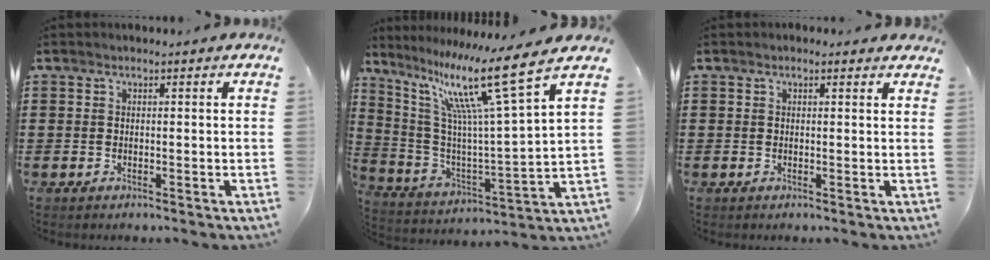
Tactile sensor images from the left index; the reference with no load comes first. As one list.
[{"total": 16.1, "force": [10.9, 1.2, 11.7], "torque": [-0.253, -0.058, 0.173]}, {"total": 1.1, "force": [0.6, 1.0, 0.2], "torque": [-0.007, 0.006, 0.010]}]